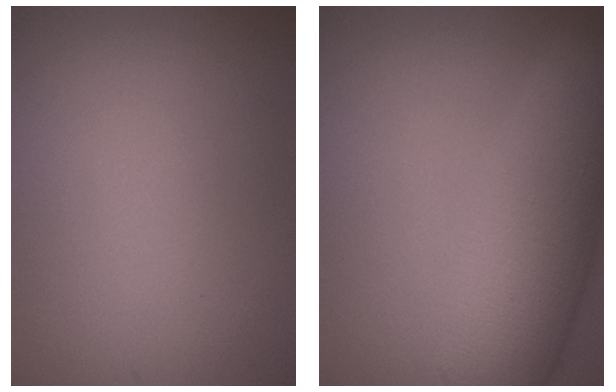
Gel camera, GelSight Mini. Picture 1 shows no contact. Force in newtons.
{"total": 10.0, "press": 10.0, "slide": 0.3}